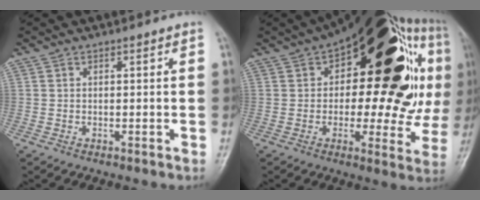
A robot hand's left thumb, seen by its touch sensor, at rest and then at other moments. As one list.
[{"total": 33.6, "force": [7.8, 15.4, 28.8], "torque": [-0.341, 0.056, 0.117]}]